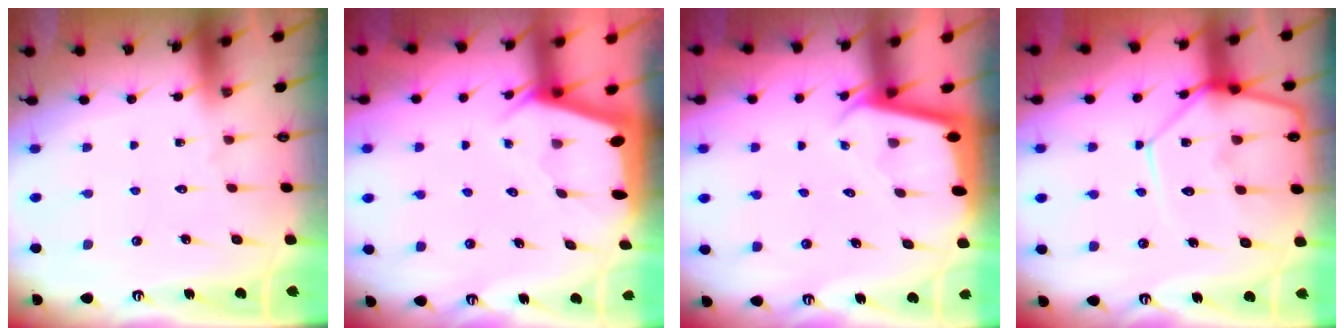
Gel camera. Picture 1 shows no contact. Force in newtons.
{"total": 2.0, "press": 2.0, "slide": 0.2}
{"total": 1.9, "press": 1.9, "slide": 0.1}
{"total": 13.4, "press": 13.3, "slide": 1.2}